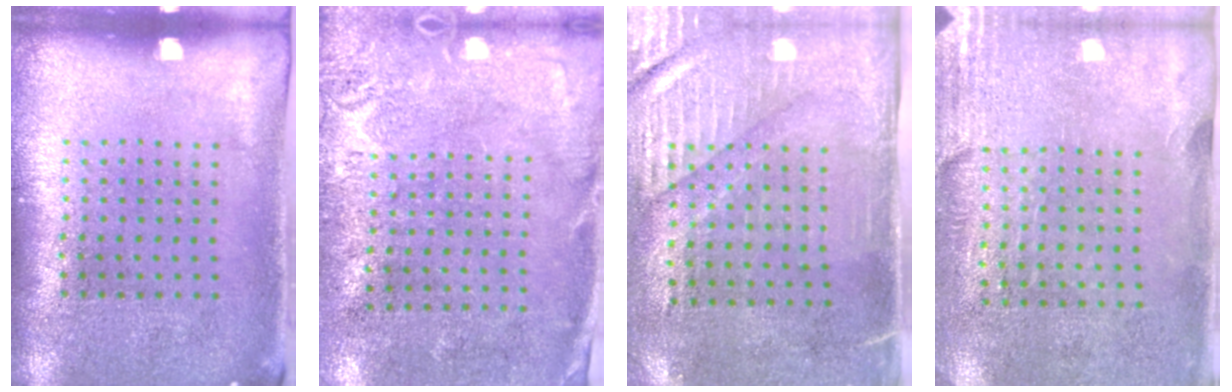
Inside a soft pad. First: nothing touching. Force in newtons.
{"total": 2.7, "press": 2.3, "slide": 1.5}
{"total": 3.0, "press": 2.5, "slide": 1.6}
{"total": 2.8, "press": 2.4, "slide": 1.4}